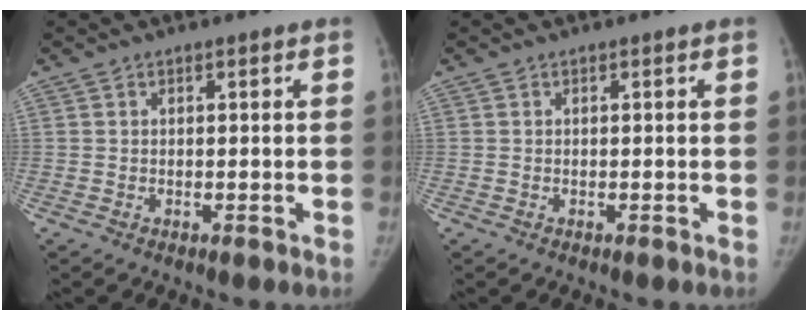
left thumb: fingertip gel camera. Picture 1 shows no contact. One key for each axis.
{"total": 0.0}